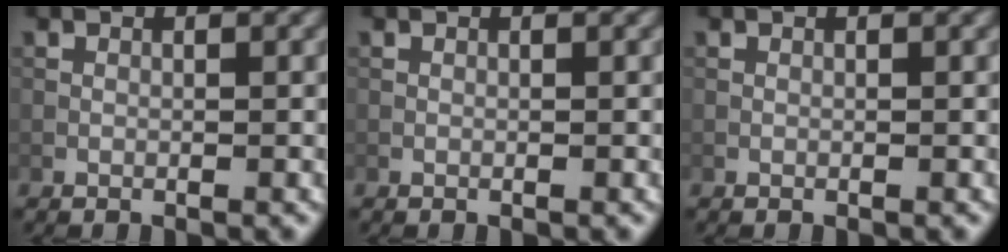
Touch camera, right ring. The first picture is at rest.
{"total": 0.0}
{"total": 0.0}